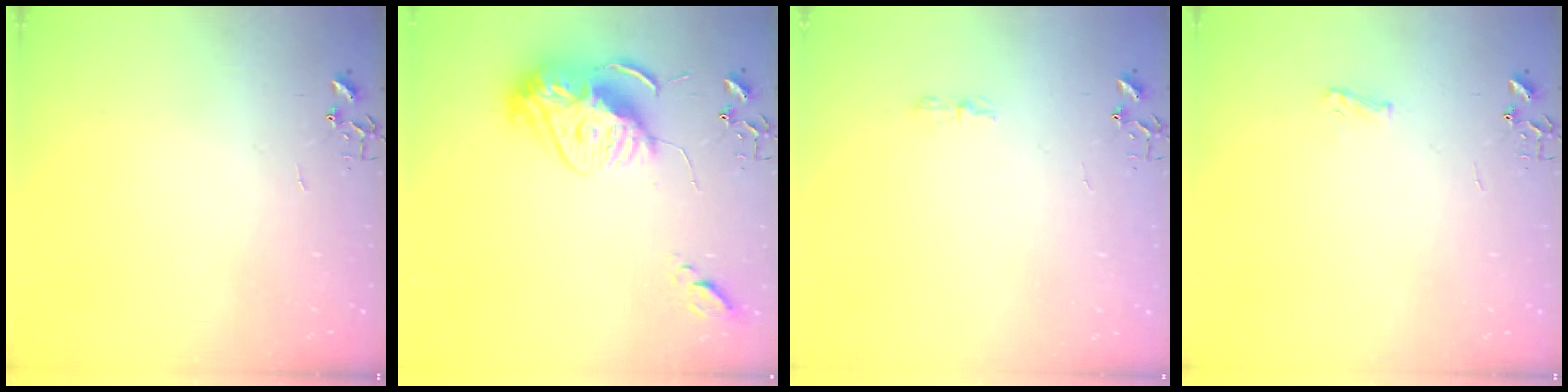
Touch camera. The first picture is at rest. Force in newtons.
{"total": 15.3, "press": 15.3, "slide": 1.3}
{"total": 3.9, "press": 3.9, "slide": 0.5}
{"total": 5.5, "press": 5.5, "slide": 0.7}